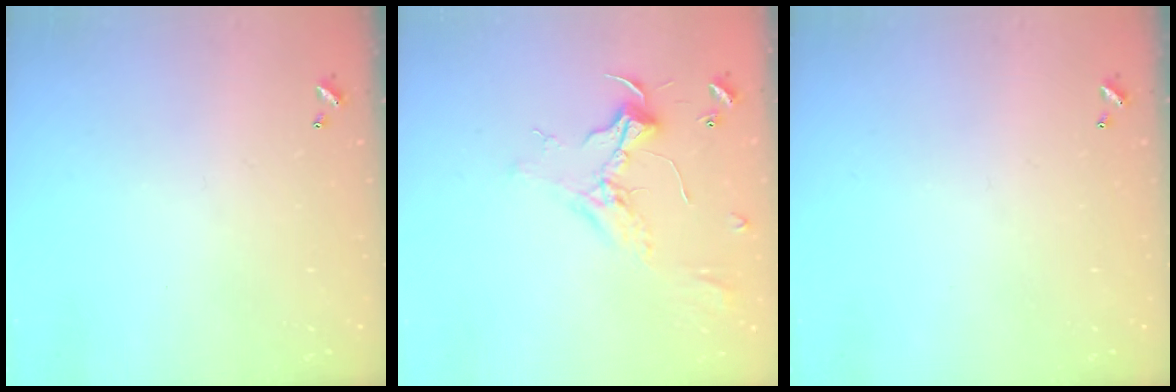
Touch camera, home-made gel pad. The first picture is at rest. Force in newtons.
{"total": 2.3, "press": 2.2, "slide": 0.6}
{"total": 0.0}